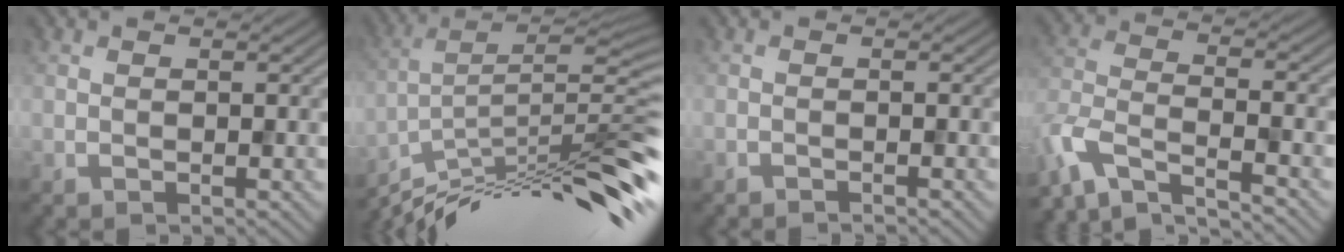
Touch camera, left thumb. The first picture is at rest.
{"total": 16.0, "force": [-11.3, 2.5, 11.0], "torque": [-0.202, 0.013, -0.199]}
{"total": 0.8, "force": [-0.7, -0.1, 0.2], "torque": [0.000, 0.000, -0.015]}
{"total": 9.4, "force": [-7.5, 2.3, 5.2], "torque": [-0.104, -0.008, -0.141]}